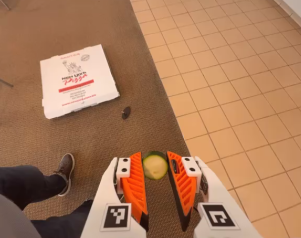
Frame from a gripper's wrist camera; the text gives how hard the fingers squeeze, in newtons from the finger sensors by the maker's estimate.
{"total": 6.9, "left": 6.8, "right": 7.1}